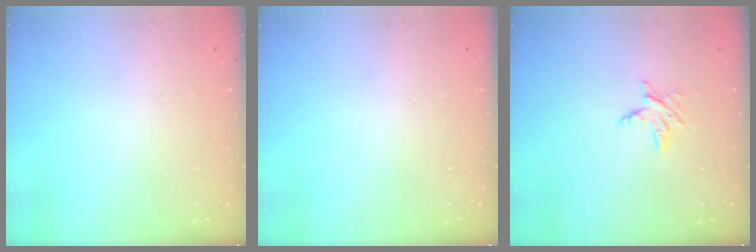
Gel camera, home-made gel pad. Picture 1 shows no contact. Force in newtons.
{"total": 0.0}
{"total": 4.0, "press": 3.9, "slide": 0.5}